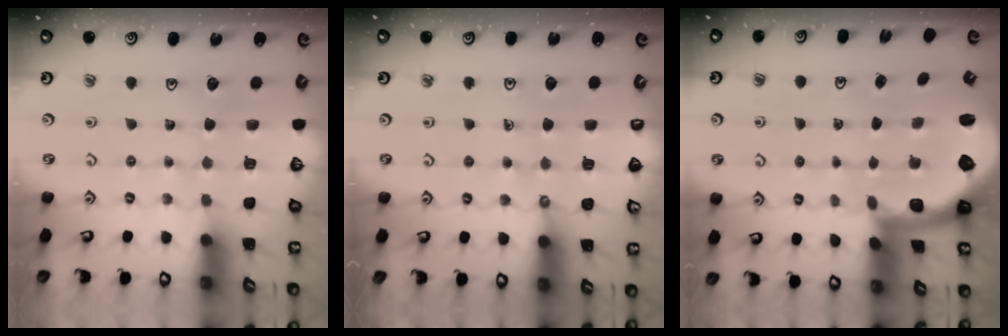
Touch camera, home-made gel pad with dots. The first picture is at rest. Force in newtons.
{"total": 1.7, "press": 1.7, "slide": 0.2}
{"total": 1.7, "press": 1.7, "slide": 0.4}